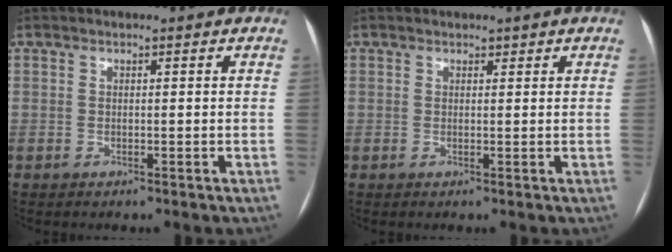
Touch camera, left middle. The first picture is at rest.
{"total": 0.9, "force": [0.8, 0.5, 0.3], "torque": [-0.006, 0.008, 0.011]}